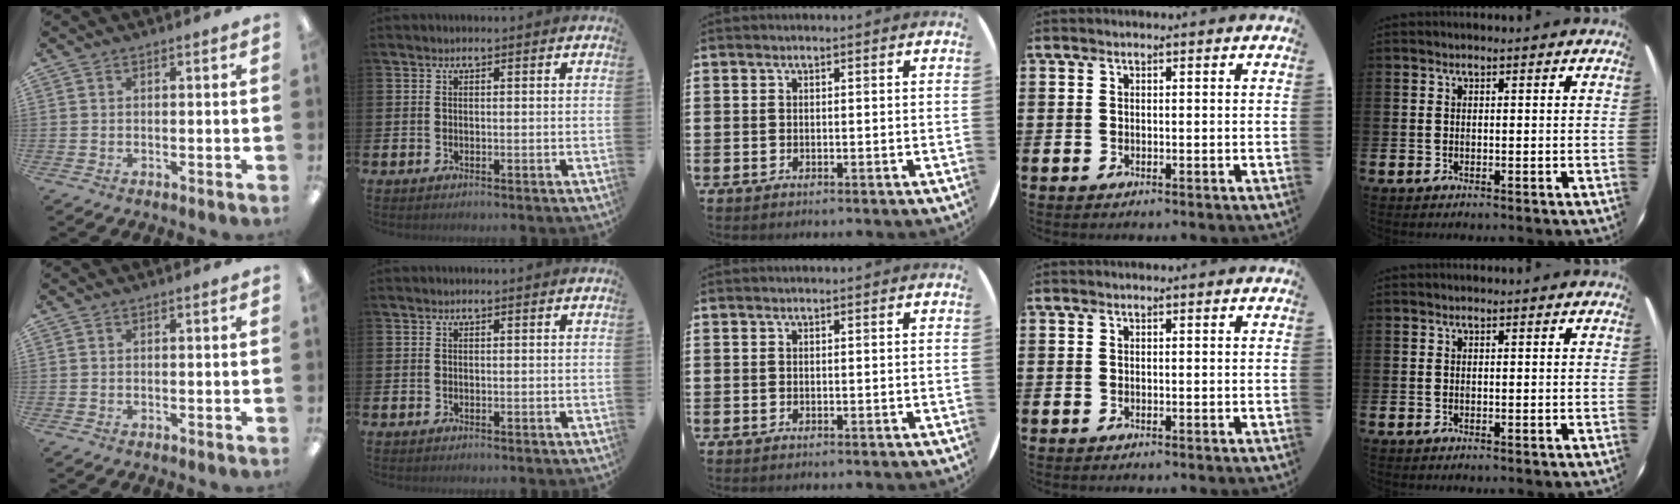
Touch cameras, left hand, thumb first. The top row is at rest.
{}